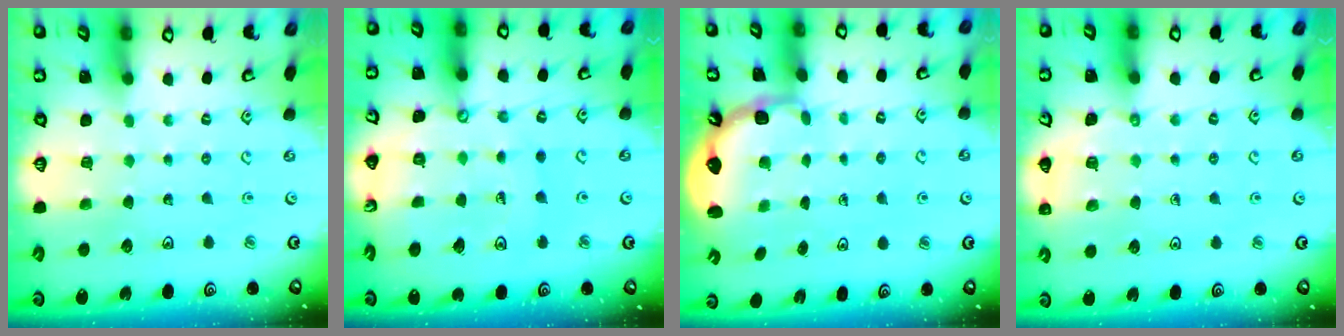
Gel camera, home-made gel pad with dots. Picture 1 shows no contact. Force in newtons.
{"total": 13.0, "press": 12.9, "slide": 1.7}
{"total": 2.8, "press": 2.2, "slide": 1.8}
{"total": 8.2, "press": 7.9, "slide": 2.1}